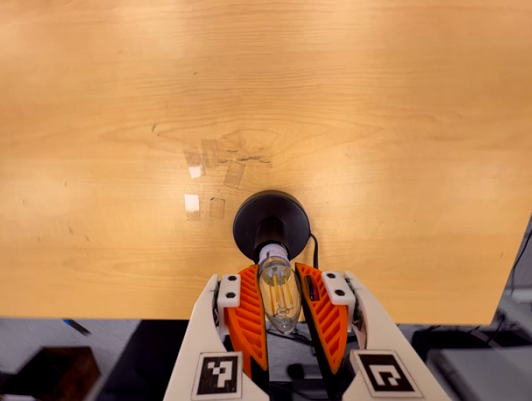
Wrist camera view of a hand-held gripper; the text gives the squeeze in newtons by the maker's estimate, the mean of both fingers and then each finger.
{"total": 12.7, "left": 13.3, "right": 12.2}